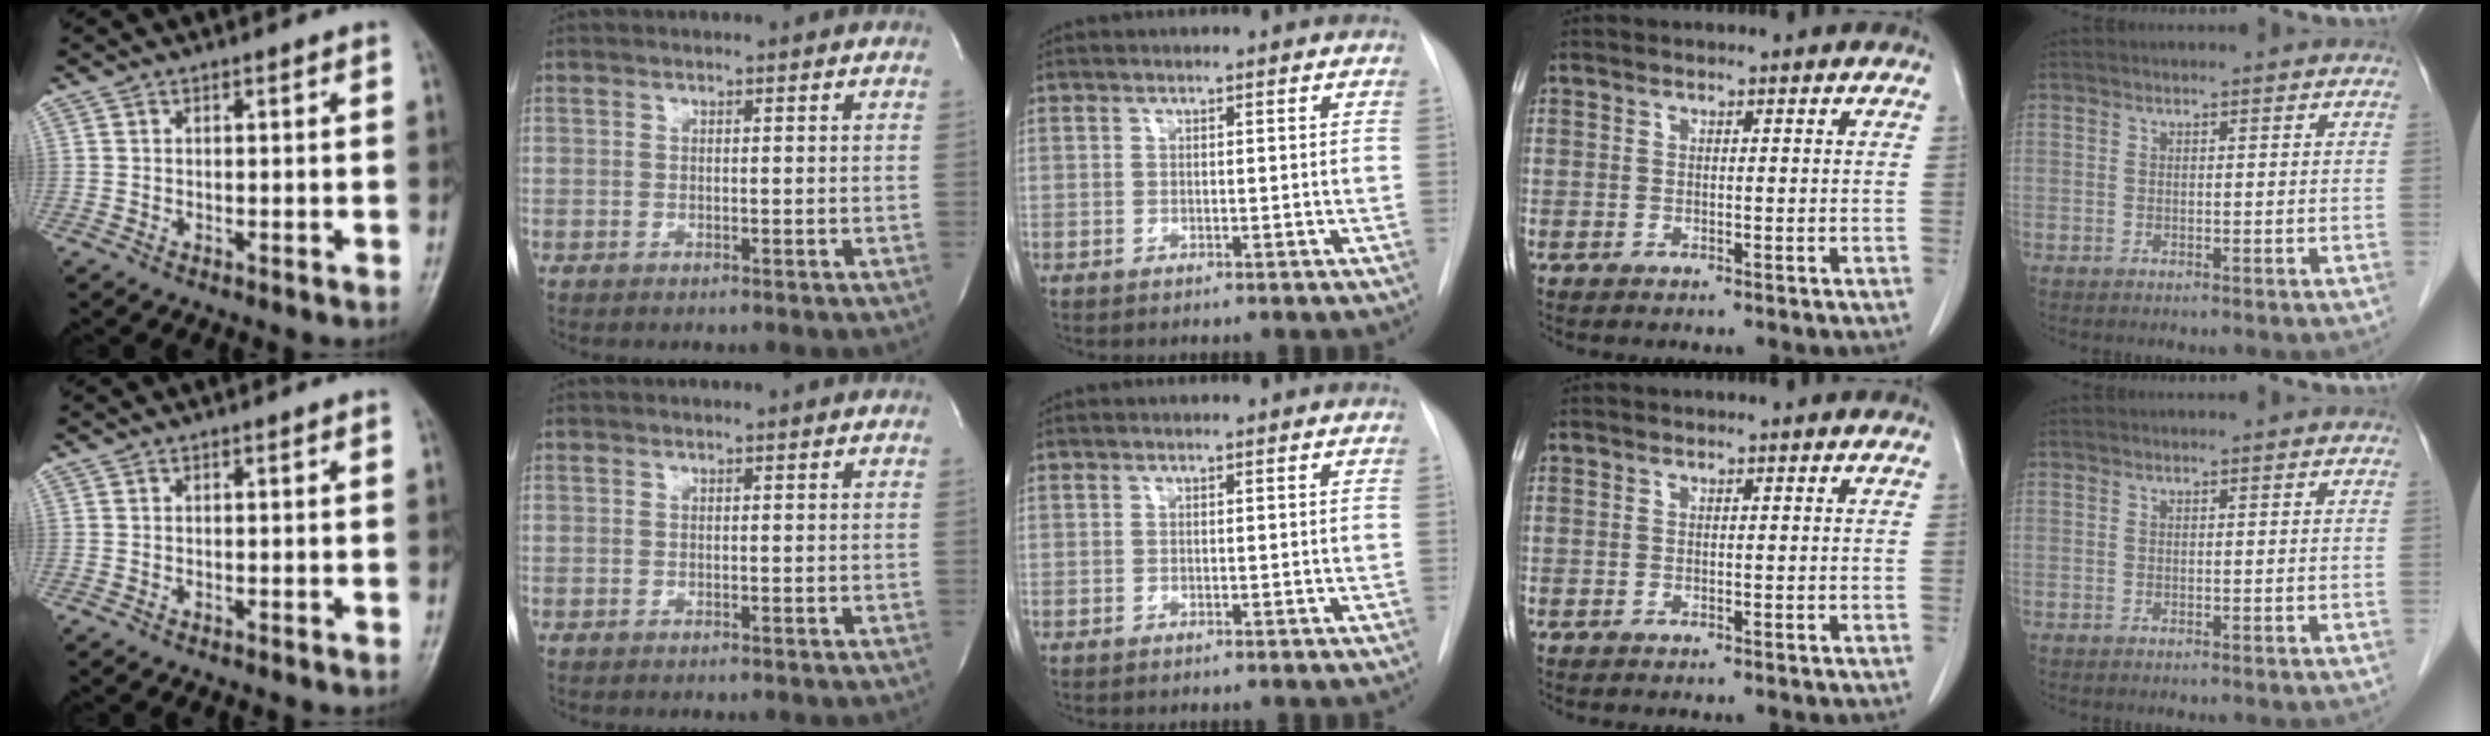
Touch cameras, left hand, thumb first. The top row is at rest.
{}